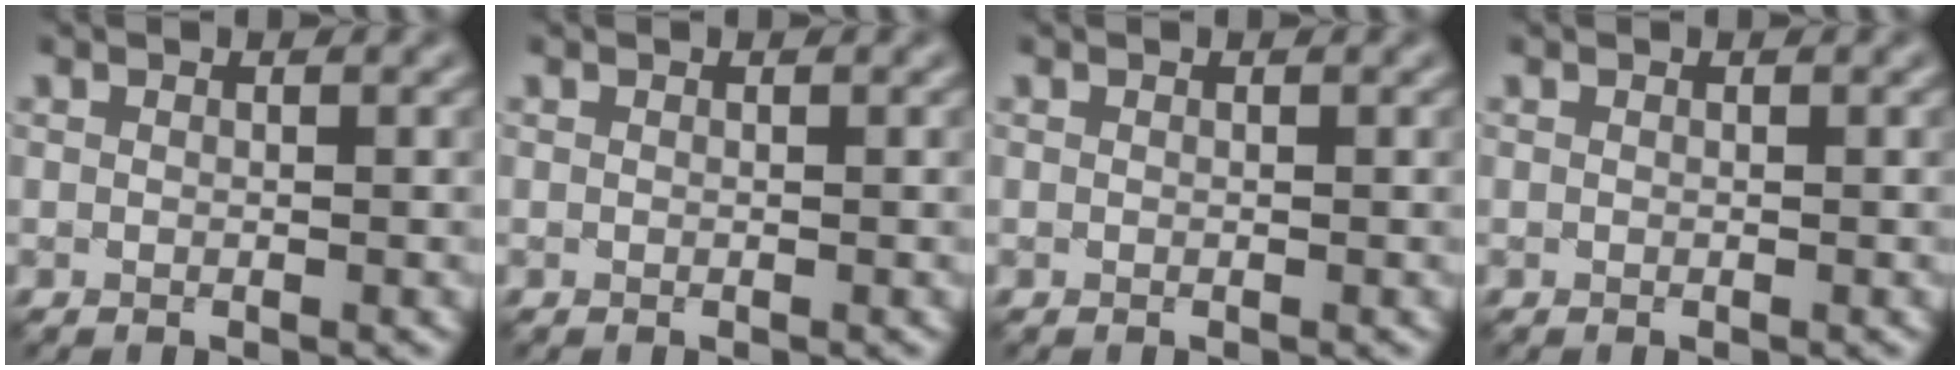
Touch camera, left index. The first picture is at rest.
{"total": 0.0}
{"total": 0.0}
{"total": 0.0}